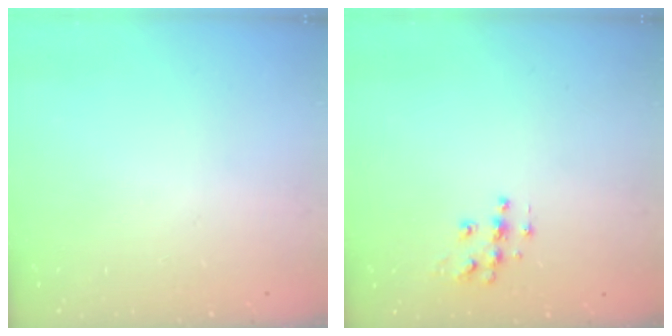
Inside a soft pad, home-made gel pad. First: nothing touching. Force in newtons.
{"total": 7.3, "press": 7.3, "slide": 0.2}